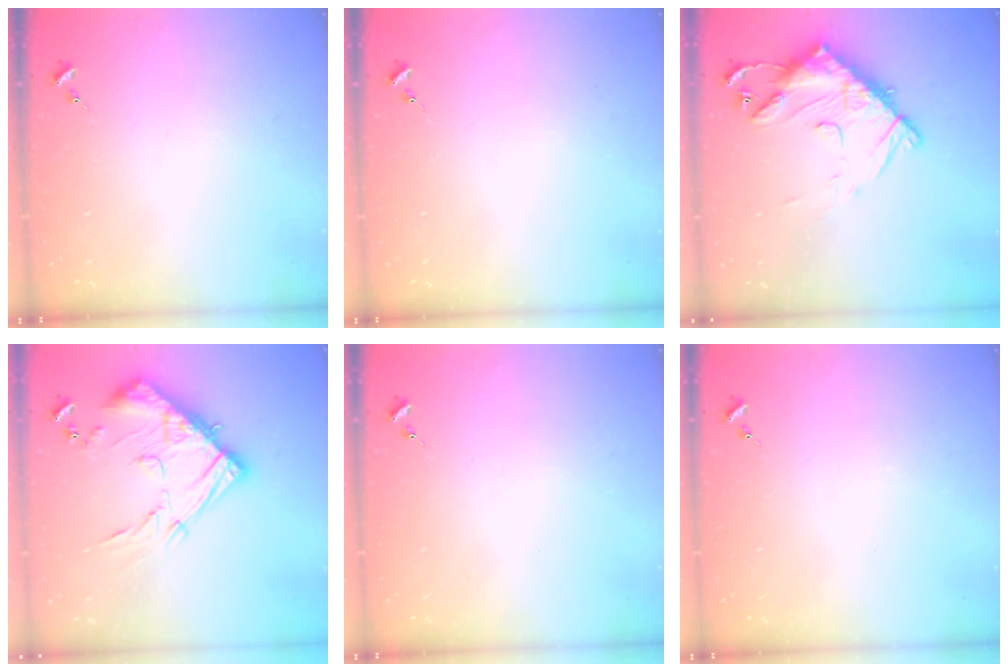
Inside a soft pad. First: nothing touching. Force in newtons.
{"total": 0.0}
{"total": 15.5, "press": 15.4, "slide": 1.5}
{"total": 19.3, "press": 19.2, "slide": 2.0}
{"total": 0.0}
{"total": 0.0}